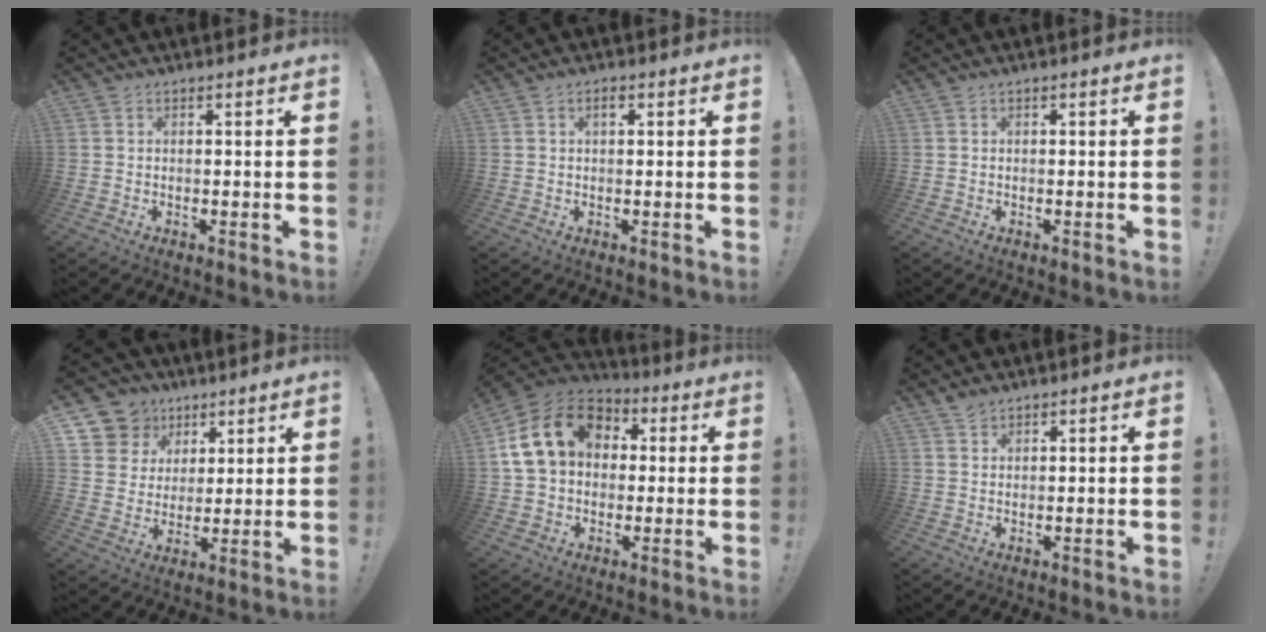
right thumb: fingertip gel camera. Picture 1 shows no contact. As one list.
[{"total": 1.6, "force": [0.6, 0.7, 1.3], "torque": [-0.017, 0.001, 0.007]}, {"total": 0.0}, {"total": 10.1, "force": [5.2, 8.4, 2.0], "torque": [-0.028, -0.037, 0.107]}, {"total": 17.8, "force": [4.4, 13.4, 10.8], "torque": [-0.172, 0.001, 0.082]}, {"total": 2.0, "force": [1.8, 0.7, 0.6], "torque": [-0.008, -0.008, 0.034]}]